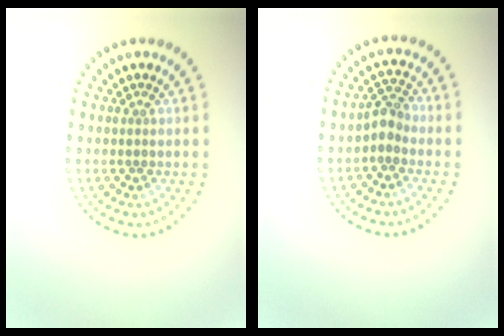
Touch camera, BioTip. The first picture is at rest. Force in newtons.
{"total": 2.0, "press": 1.7, "slide": 1.0}